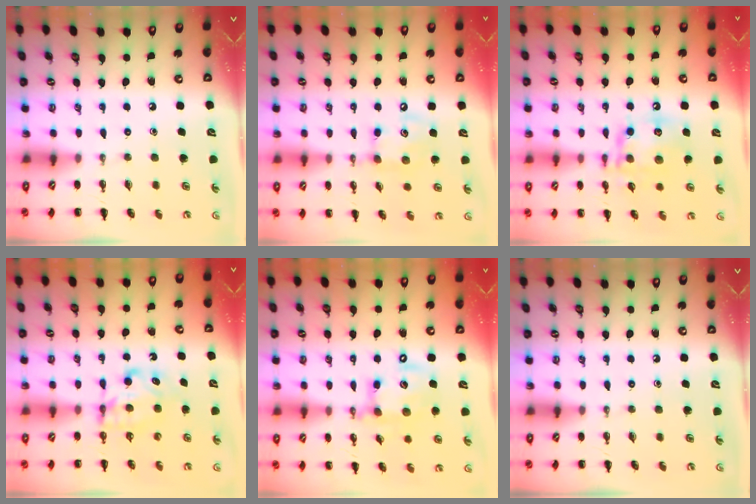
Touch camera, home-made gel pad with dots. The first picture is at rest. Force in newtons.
{"total": 8.1, "press": 8.0, "slide": 1.2}
{"total": 15.3, "press": 15.1, "slide": 2.1}
{"total": 6.5, "press": 6.4, "slide": 0.7}
{"total": 12.8, "press": 12.5, "slide": 2.8}
{"total": 0.0}